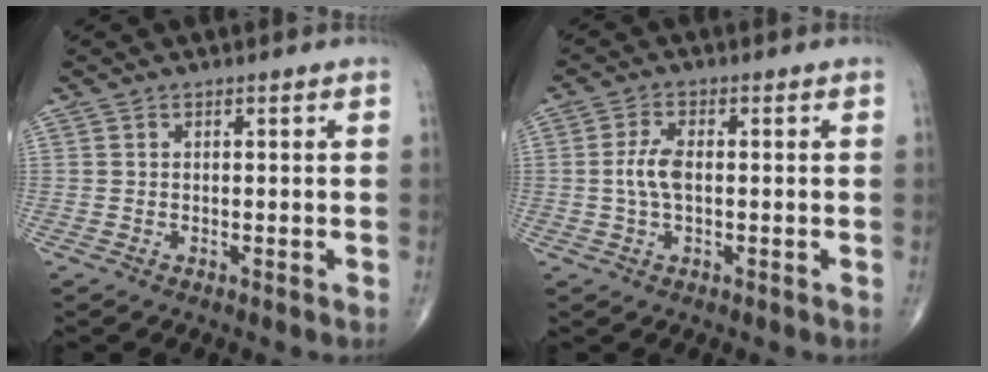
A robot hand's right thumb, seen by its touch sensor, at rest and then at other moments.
{"total": 4.5, "force": [-0.1, 2.1, 4.0], "torque": [-0.092, 0.006, -0.005]}